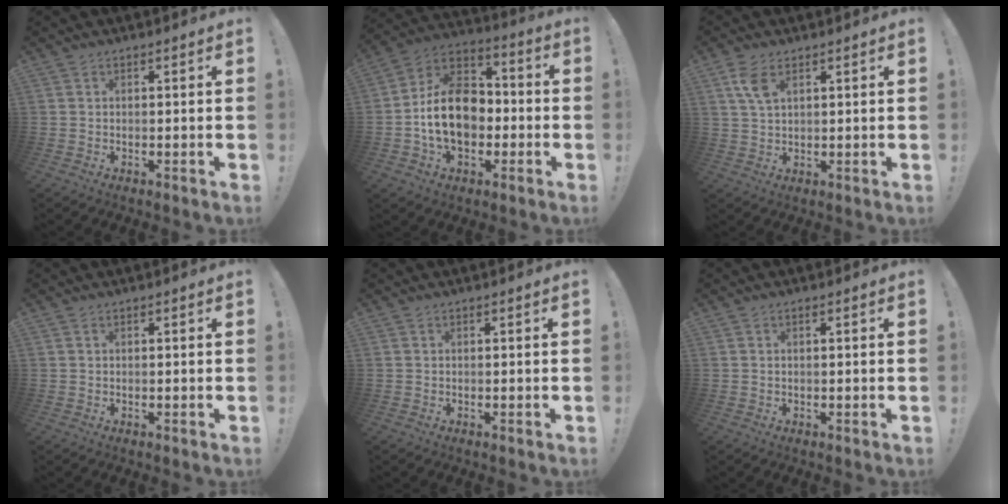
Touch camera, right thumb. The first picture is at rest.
{"total": 18.5, "force": [-2.1, 13.6, 12.3], "torque": [-0.200, 0.023, -0.025]}
{"total": 6.0, "force": [2.9, 2.9, 4.4], "torque": [-0.092, -0.007, 0.054]}
{"total": 0.0}
{"total": 0.0}
{"total": 0.5, "force": [0.2, -0.1, 0.5], "torque": [-0.011, -0.001, 0.004]}